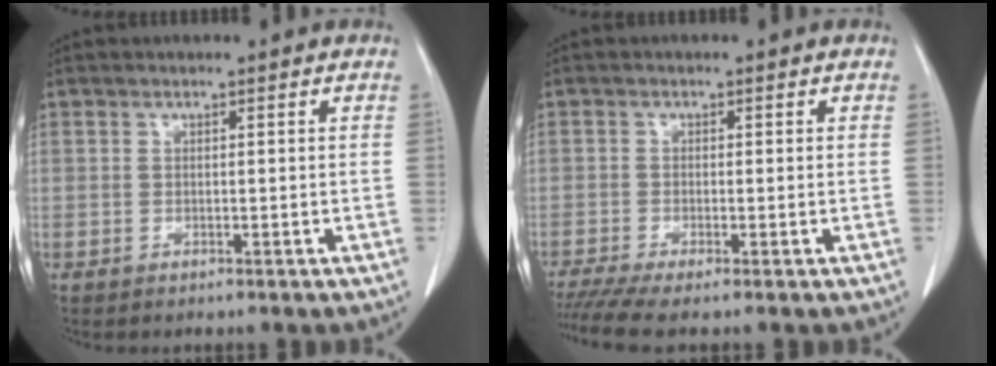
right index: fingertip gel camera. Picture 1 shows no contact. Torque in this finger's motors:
{"motor_torque": [0.72, -0.71, 0.29, 0.08]}